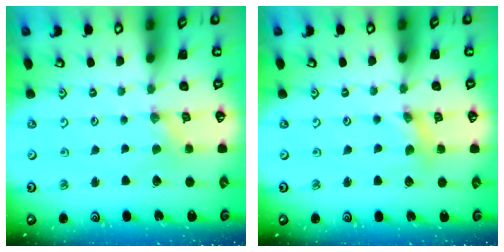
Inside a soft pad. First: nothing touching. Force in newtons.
{"total": 1.7, "press": 1.7, "slide": 0.2}